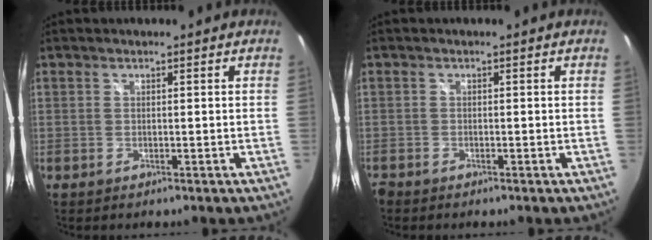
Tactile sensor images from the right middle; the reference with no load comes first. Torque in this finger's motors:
{"motor_torque": [-0.65, 0.03, -0.05, -0.01]}